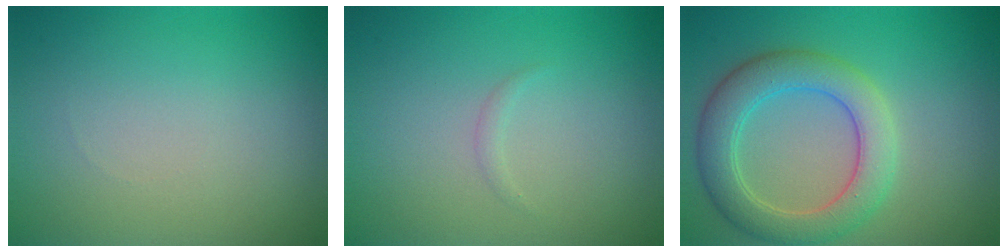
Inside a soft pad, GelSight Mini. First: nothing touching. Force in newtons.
{"total": 0.5, "press": 0.5, "slide": 0.0}
{"total": 5.5, "press": 5.4, "slide": 0.3}